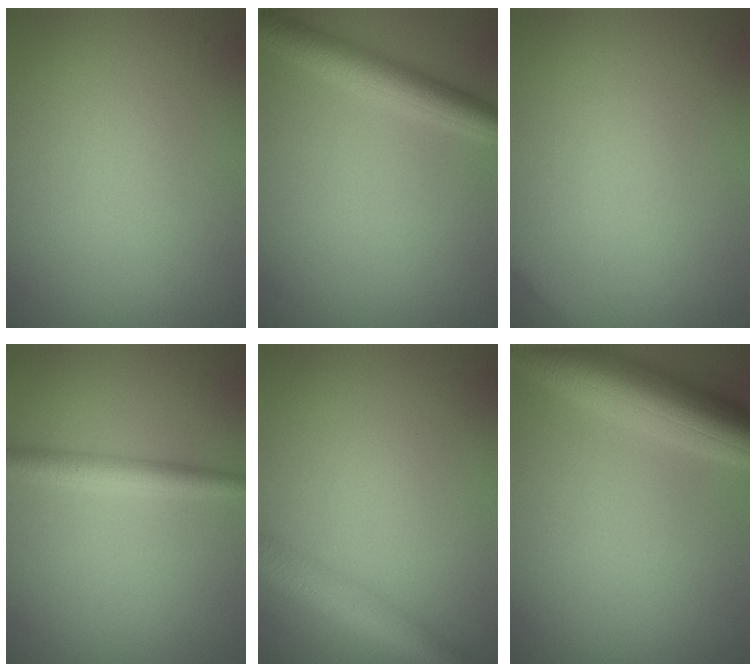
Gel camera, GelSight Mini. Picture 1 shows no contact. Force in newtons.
{"total": 3.9, "press": 3.9, "slide": 0.2}
{"total": 1.0, "press": 1.0, "slide": 0.0}
{"total": 2.5, "press": 2.5, "slide": 0.0}
{"total": 4.7, "press": 4.6, "slide": 0.2}
{"total": 8.1, "press": 8.1, "slide": 0.3}